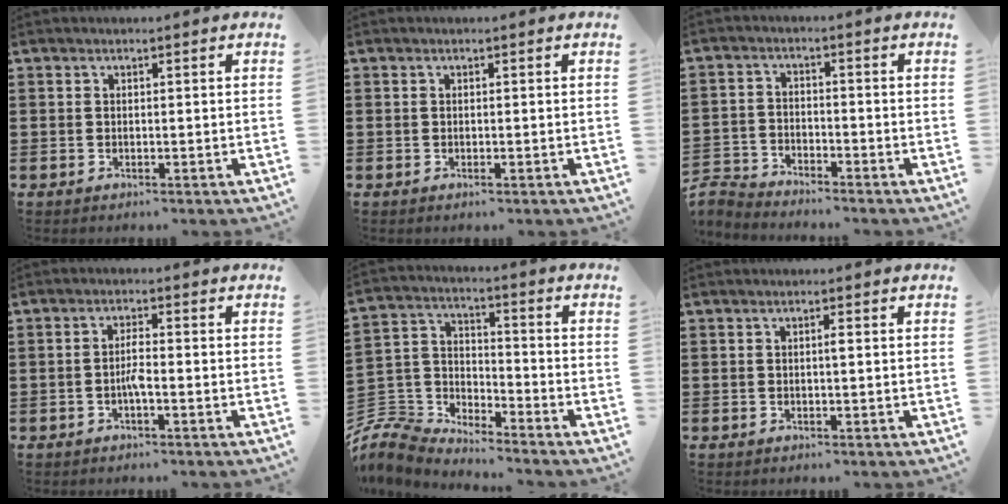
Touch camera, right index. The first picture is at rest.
{"total": 0.0}
{"total": 3.7, "force": [-3.7, 0.5, -0.1], "torque": [-0.020, -0.003, -0.085]}
{"total": 2.5, "force": [-0.9, 0.3, 2.3], "torque": [-0.050, -0.001, -0.019]}
{"total": 5.9, "force": [-5.6, 1.8, 0.6], "torque": [-0.055, -0.012, -0.126]}
{"total": 0.7, "force": [0.0, 0.0, 0.7], "torque": [-0.012, -0.002, 0.000]}